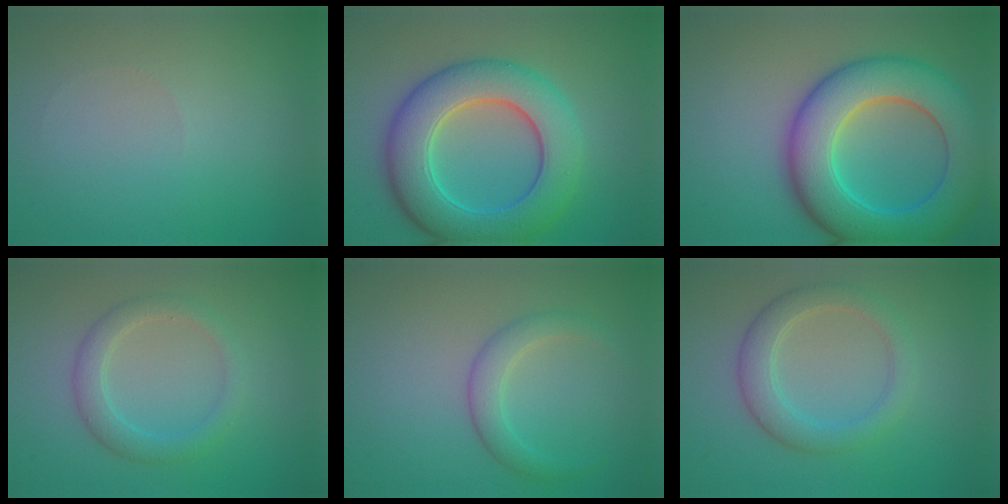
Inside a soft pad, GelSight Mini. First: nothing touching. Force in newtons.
{"total": 8.9, "press": 8.9, "slide": 0.3}
{"total": 10.8, "press": 10.8, "slide": 0.3}
{"total": 2.7, "press": 2.7, "slide": 0.2}
{"total": 2.5, "press": 2.5, "slide": 0.1}
{"total": 3.5, "press": 3.5, "slide": 0.0}